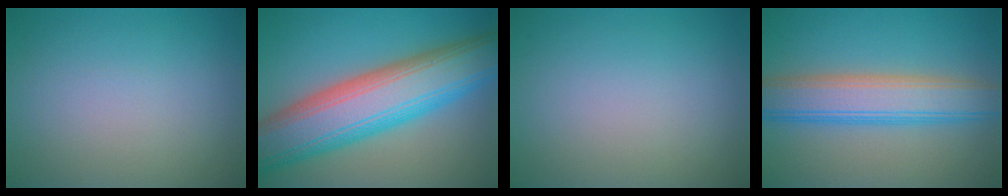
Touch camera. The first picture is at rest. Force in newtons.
{"total": 12.1, "press": 12.1, "slide": 0.5}
{"total": 0.0}
{"total": 6.1, "press": 6.1, "slide": 0.4}